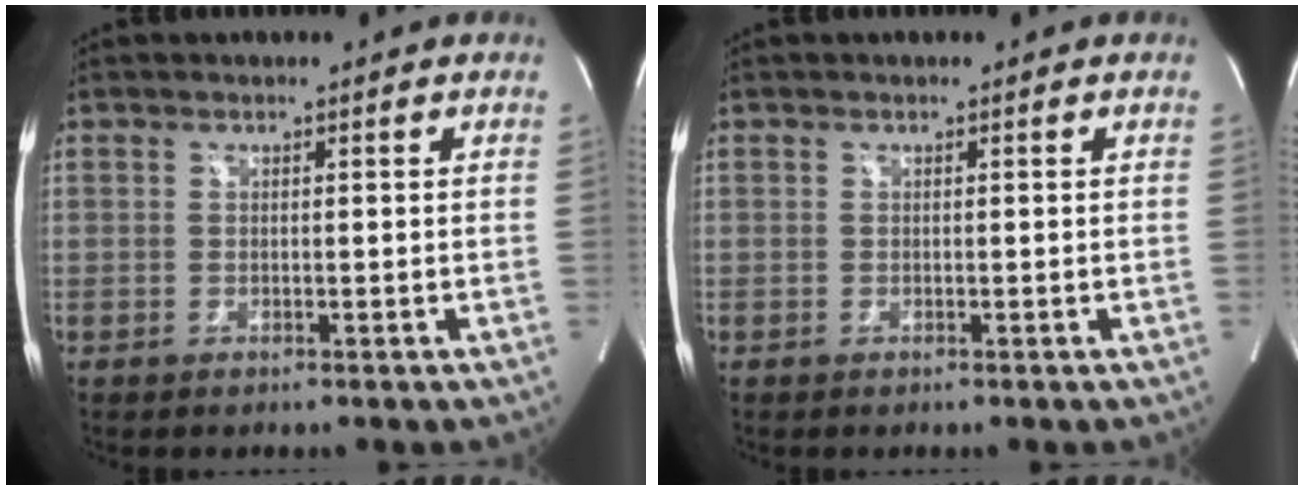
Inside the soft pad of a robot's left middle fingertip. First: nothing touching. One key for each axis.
{"total": 0.0}